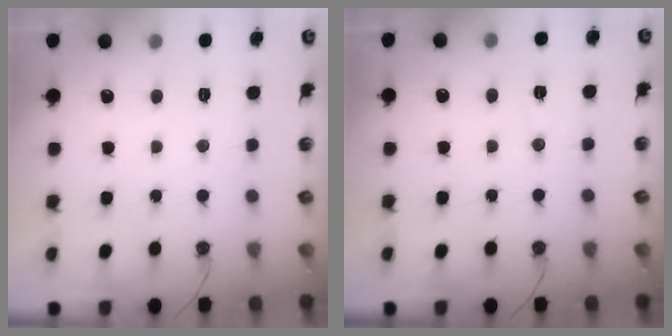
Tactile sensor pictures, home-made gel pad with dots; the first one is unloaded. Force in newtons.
{"total": 4.8, "press": 4.5, "slide": 1.7}